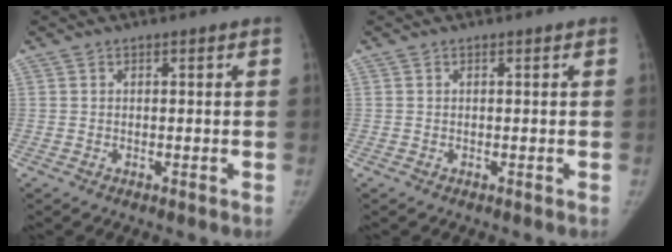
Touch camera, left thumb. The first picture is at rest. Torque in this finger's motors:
{"motor_torque": [-0.11, -0.11, 0.17, -0.04, 0.00]}